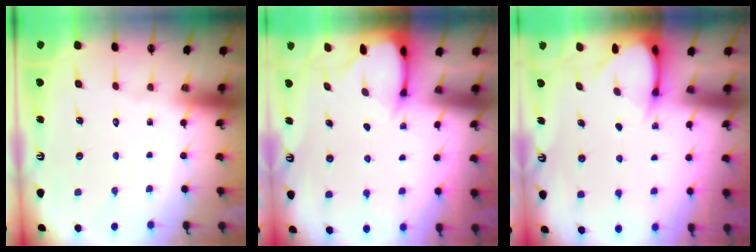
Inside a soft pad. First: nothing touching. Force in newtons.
{"total": 2.4, "press": 2.4, "slide": 0.3}
{"total": 3.6, "press": 3.6, "slide": 0.3}